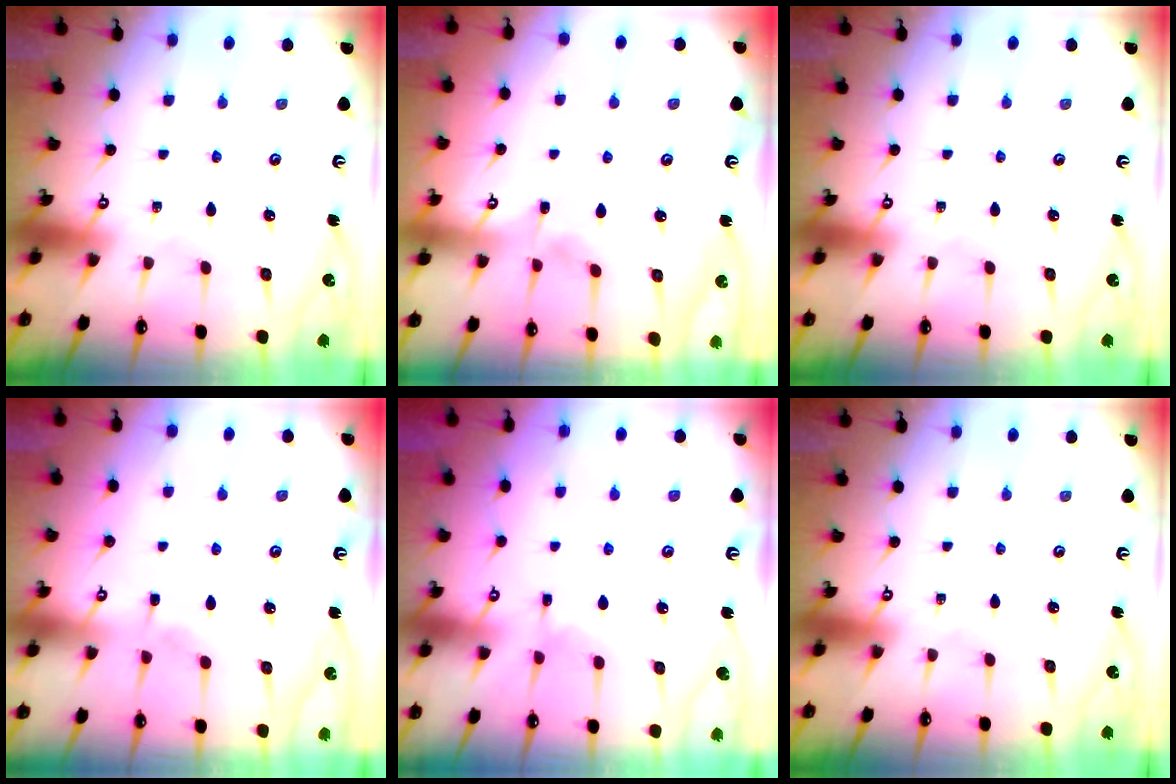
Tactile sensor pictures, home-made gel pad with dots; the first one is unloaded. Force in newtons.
{"total": 4.3, "press": 4.2, "slide": 0.4}
{"total": 0.0}
{"total": 3.9, "press": 3.9, "slide": 0.6}
{"total": 5.6, "press": 5.5, "slide": 0.7}
{"total": 0.0}